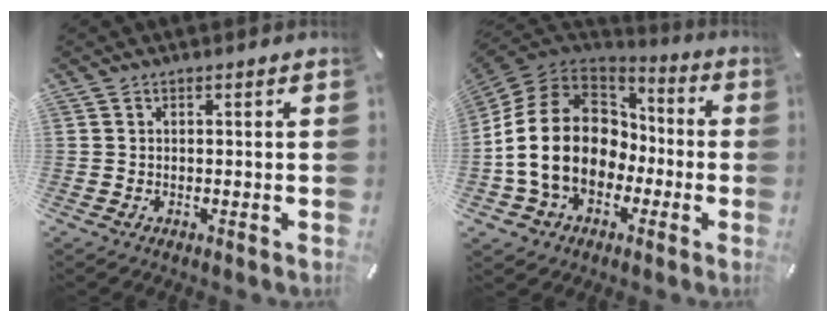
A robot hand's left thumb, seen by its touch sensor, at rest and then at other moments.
{"total": 19.2, "force": [-2.5, 15.4, 11.1], "torque": [-0.240, 0.020, -0.041]}